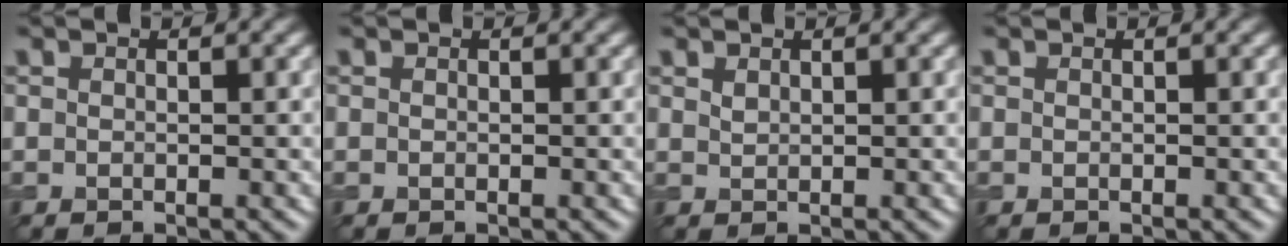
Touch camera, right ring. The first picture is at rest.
{"total": 0.0}
{"total": 0.7, "force": [0.6, 0.3, 0.3], "torque": [-0.008, 0.000, 0.014]}
{"total": 0.0}